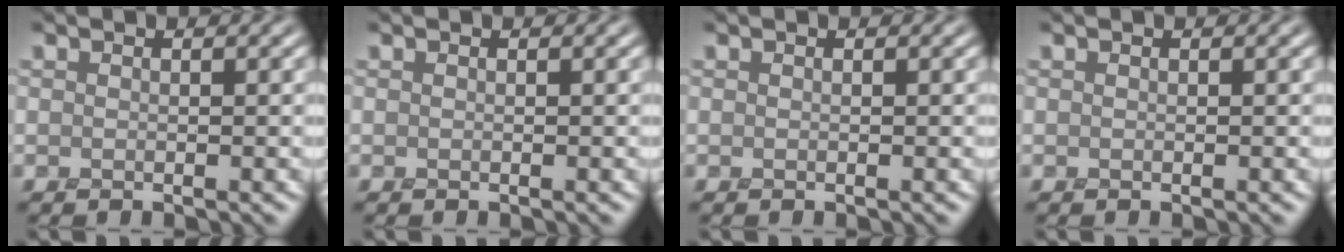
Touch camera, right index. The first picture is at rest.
{"total": 0.0}
{"total": 0.0}
{"total": 0.0}